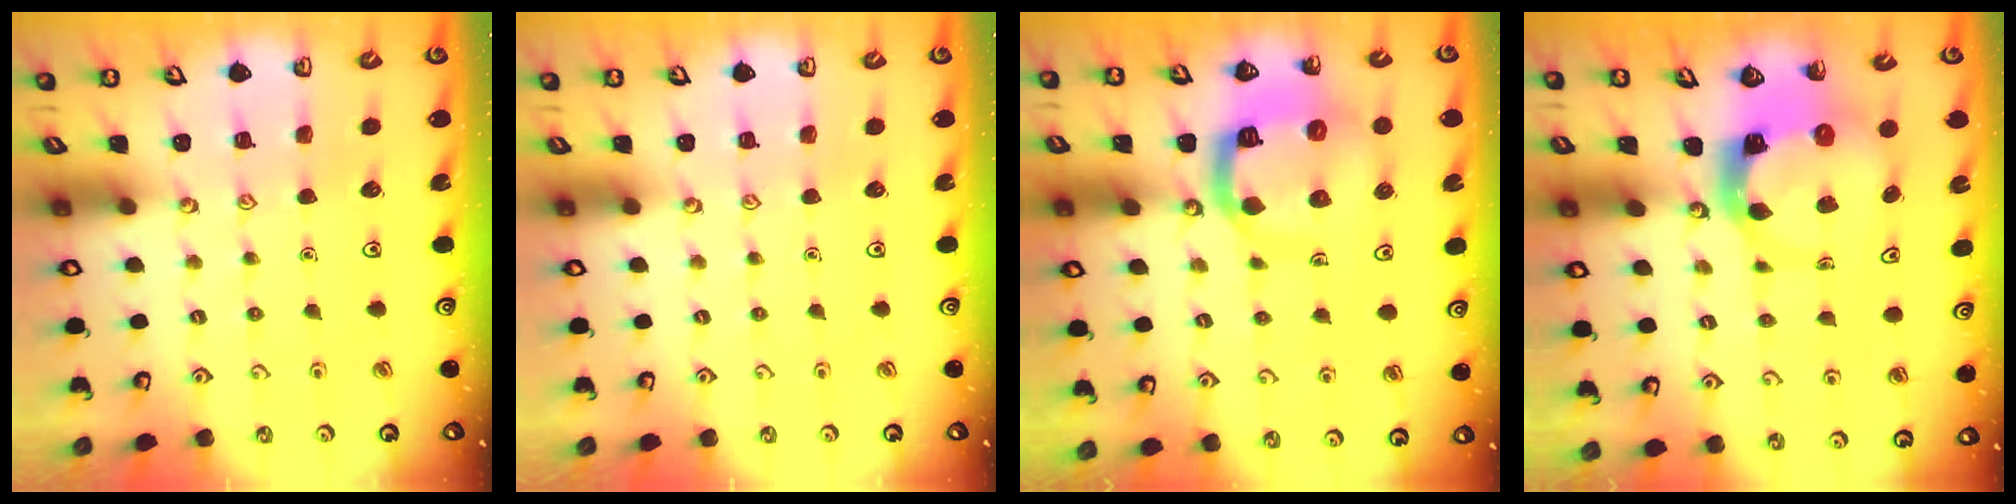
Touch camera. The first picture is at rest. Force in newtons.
{"total": 0.0}
{"total": 11.9, "press": 11.8, "slide": 1.2}
{"total": 4.7, "press": 4.6, "slide": 0.7}